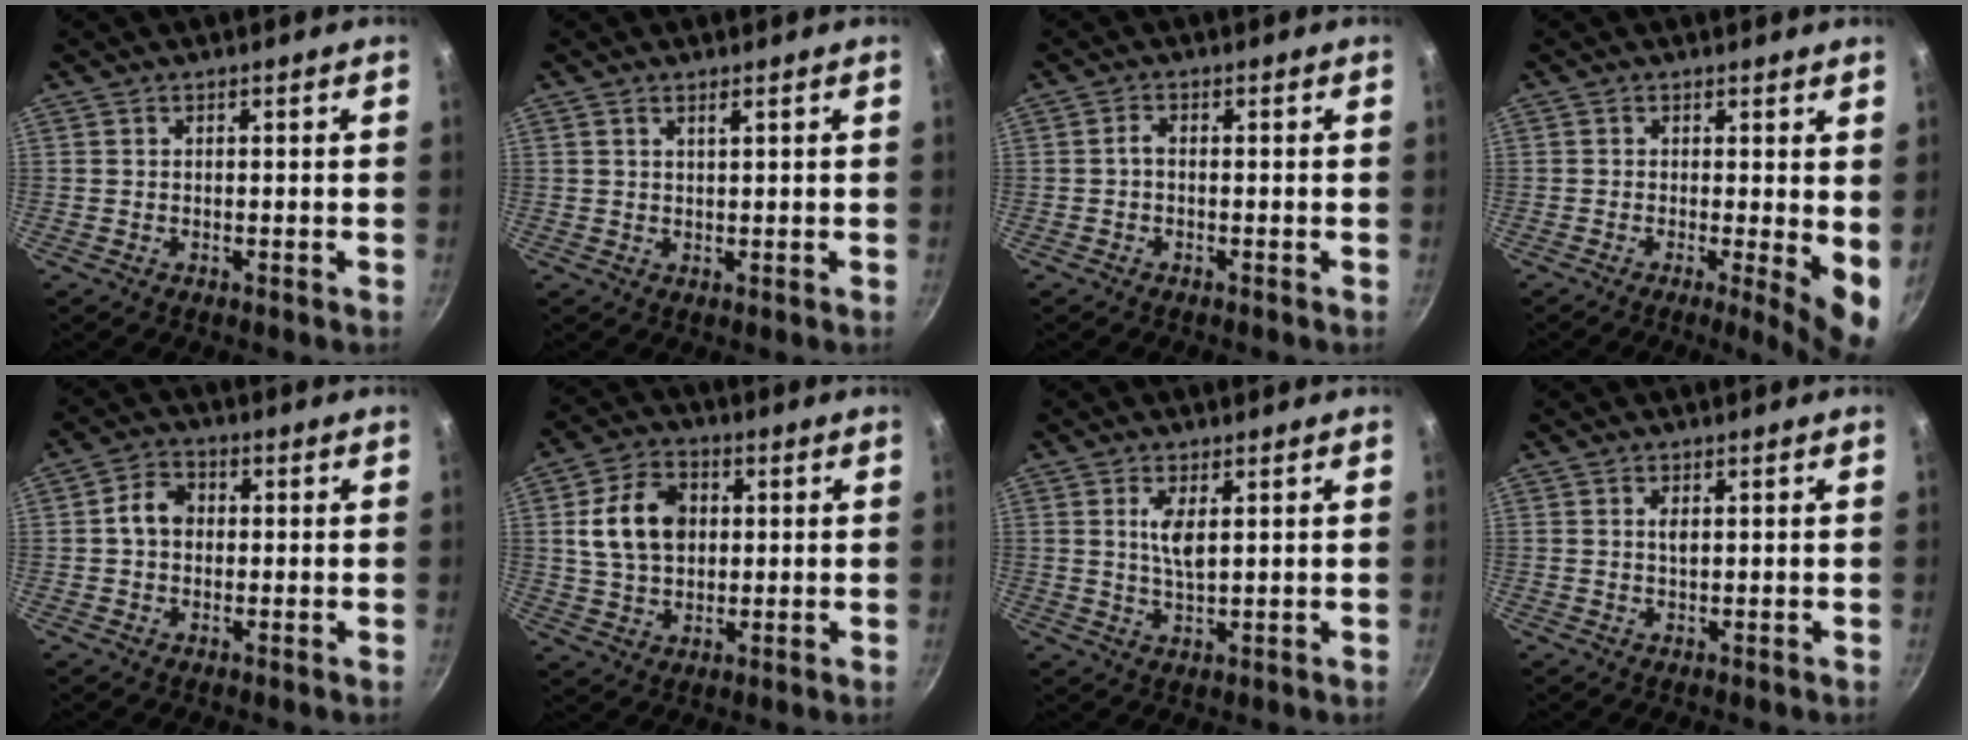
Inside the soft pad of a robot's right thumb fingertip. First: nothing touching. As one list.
[{"total": 1.3, "force": [0.8, 0.4, 1.0], "torque": [-0.018, 0.001, 0.016]}, {"total": 1.4, "force": [-0.5, 0.6, 1.2], "torque": [-0.030, 0.009, -0.013]}, {"total": 6.6, "force": [0.0, 1.7, 6.4], "torque": [-0.080, -0.018, -0.001]}, {"total": 5.2, "force": [0.3, 4.2, 3.1], "torque": [-0.035, 0.014, -0.006]}, {"total": 11.9, "force": [2.0, 8.6, 7.9], "torque": [-0.123, 0.008, 0.030]}, {"total": 4.6, "force": [1.4, 1.7, 4.1], "torque": [-0.076, -0.010, 0.028]}, {"total": 1.4, "force": [0.5, 0.6, 1.2], "torque": [-0.022, 0.000, 0.008]}]